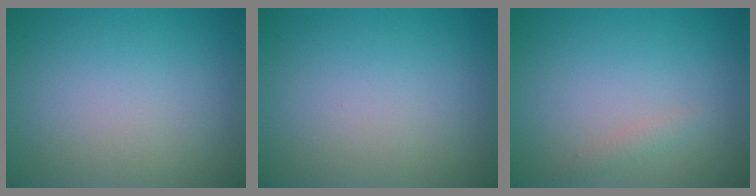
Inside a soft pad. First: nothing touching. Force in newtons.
{"total": 0.0}
{"total": 0.8, "press": 0.8, "slide": 0.0}